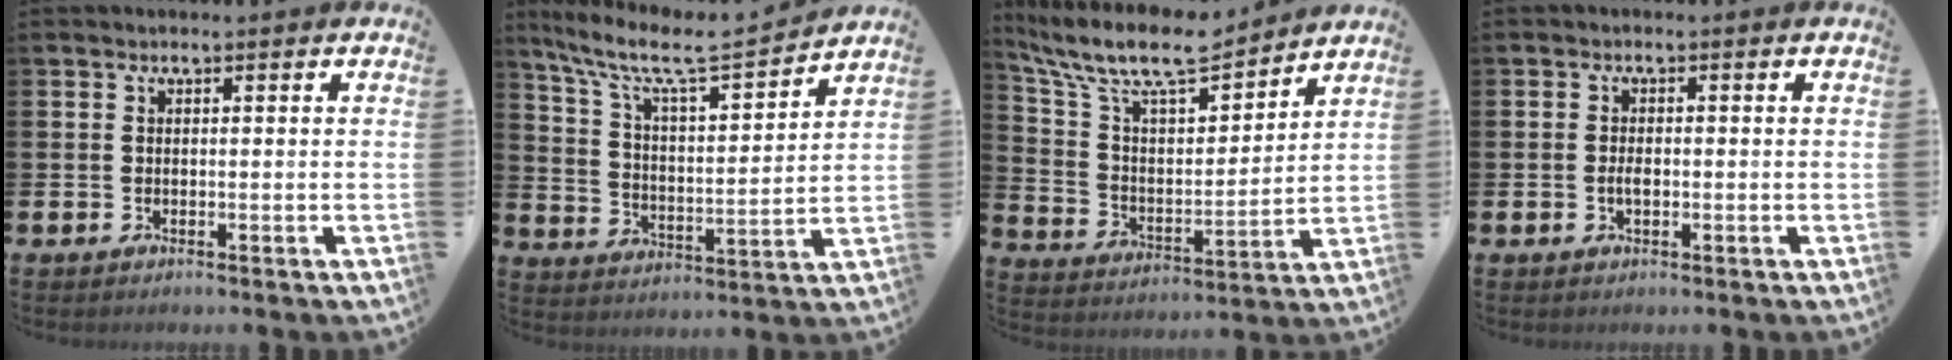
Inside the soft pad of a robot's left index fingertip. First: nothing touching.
{"total": 8.6, "force": [7.4, 1.5, 4.1], "torque": [-0.119, -0.048, 0.122]}
{"total": 11.3, "force": [9.9, 2.9, 4.6], "torque": [-0.132, -0.059, 0.173]}
{"total": 1.6, "force": [-0.3, 0.8, 1.3], "torque": [-0.025, 0.003, -0.006]}